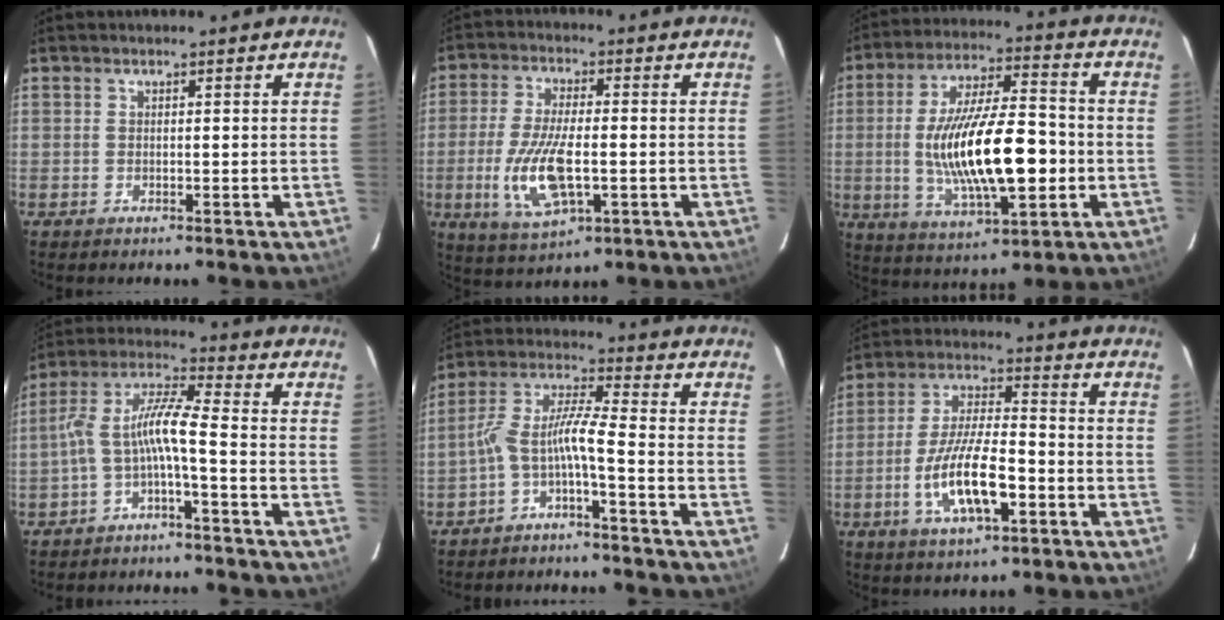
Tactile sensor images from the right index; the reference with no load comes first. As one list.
[{"total": 12.5, "force": [-2.8, 4.6, 11.2], "torque": [-0.233, -0.014, -0.047]}, {"total": 19.6, "force": [-2.7, 6.4, 18.3], "torque": [-0.337, -0.001, -0.036]}, {"total": 7.9, "force": [-3.0, 0.8, 7.3], "torque": [-0.172, 0.019, -0.057]}, {"total": 7.0, "force": [-3.4, 0.2, 6.1], "torque": [-0.148, 0.017, -0.067]}, {"total": 13.3, "force": [-4.8, 4.2, 11.7], "torque": [-0.235, -0.007, -0.083]}]